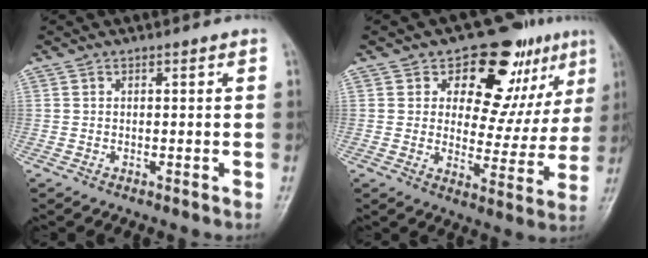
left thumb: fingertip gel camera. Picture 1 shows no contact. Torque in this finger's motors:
{"motor_torque": [0.35, 0.19, -0.31, -0.33, 0.08]}